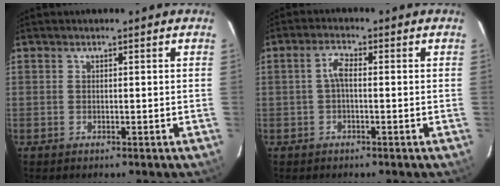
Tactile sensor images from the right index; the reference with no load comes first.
{"total": 2.6, "force": [-0.3, 0.9, 2.4], "torque": [-0.050, 0.009, -0.006]}